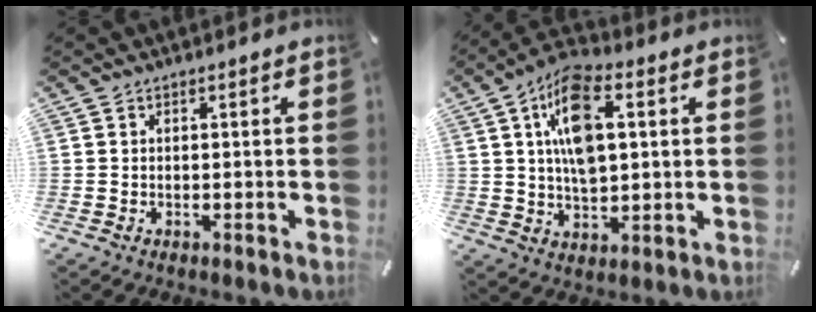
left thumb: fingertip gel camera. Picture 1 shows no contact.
{"total": 12.6, "force": [3.2, 6.7, 10.2], "torque": [-0.185, 0.003, 0.056]}